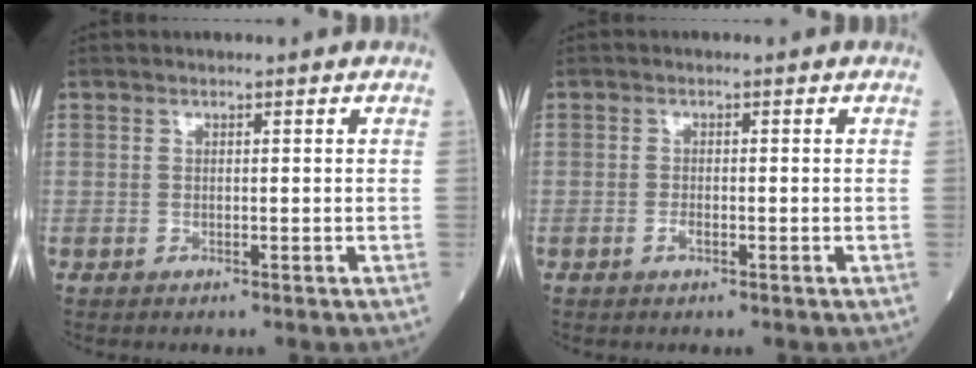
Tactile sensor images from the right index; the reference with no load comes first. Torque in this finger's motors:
{"motor_torque": [0.18, -0.04, 0.05, 0.03]}